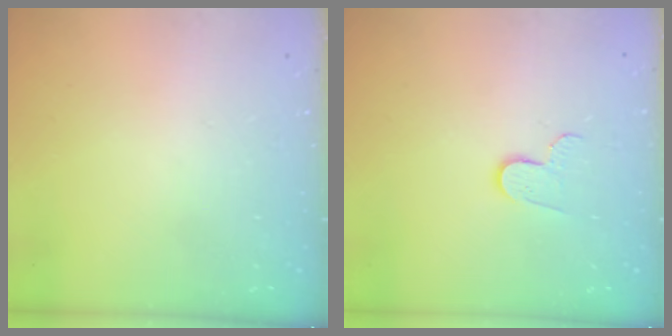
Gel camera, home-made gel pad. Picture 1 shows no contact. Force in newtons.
{"total": 6.3, "press": 6.3, "slide": 0.5}